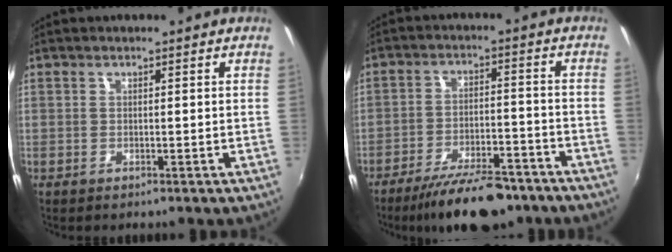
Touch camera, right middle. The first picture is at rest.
{"total": 14.5, "force": [-11.6, 4.4, 7.5], "torque": [-0.143, -0.011, -0.174]}